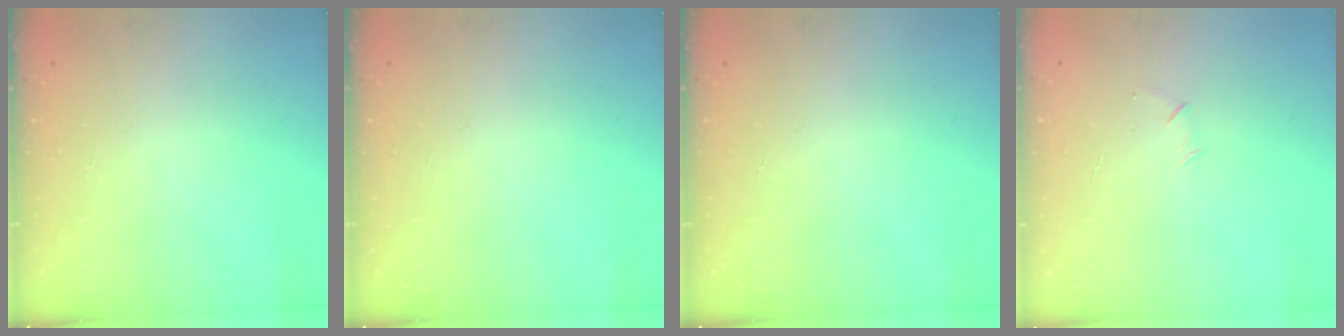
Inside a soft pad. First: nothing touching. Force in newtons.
{"total": 0.0}
{"total": 0.0}
{"total": 4.5, "press": 4.3, "slide": 1.2}